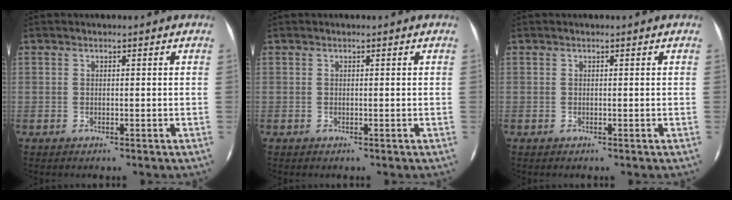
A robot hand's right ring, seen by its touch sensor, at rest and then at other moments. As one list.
[{"total": 0.0}, {"total": 0.0}]